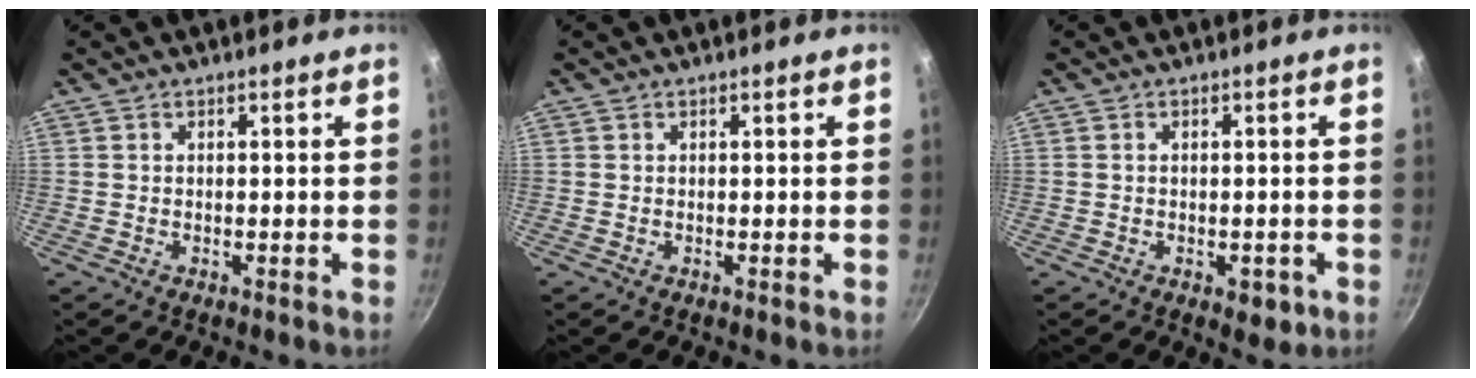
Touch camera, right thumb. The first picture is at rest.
{"total": 0.0}
{"total": 3.7, "force": [-1.5, 2.1, 2.7], "torque": [-0.021, 0.008, -0.012]}